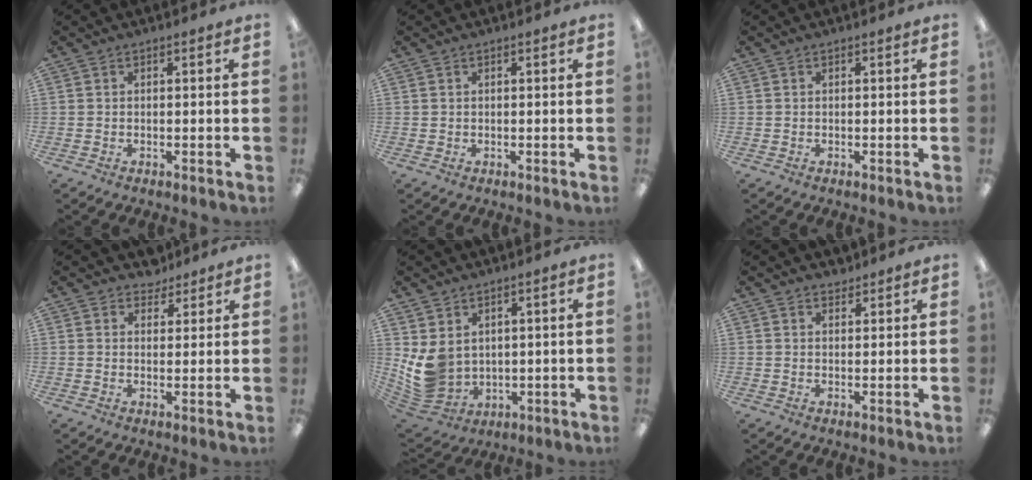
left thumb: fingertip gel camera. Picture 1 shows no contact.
{"total": 0.5, "force": [0.4, 0.3, 0.2], "torque": [-0.004, 0.003, 0.007]}
{"total": 0.0}
{"total": 3.8, "force": [3.2, 2.1, 0.3], "torque": [0.002, -0.015, 0.057]}
{"total": 8.6, "force": [2.0, 6.9, 4.8], "torque": [-0.120, -0.023, 0.045]}
{"total": 2.1, "force": [1.9, 0.8, 0.2], "torque": [0.004, -0.008, 0.036]}